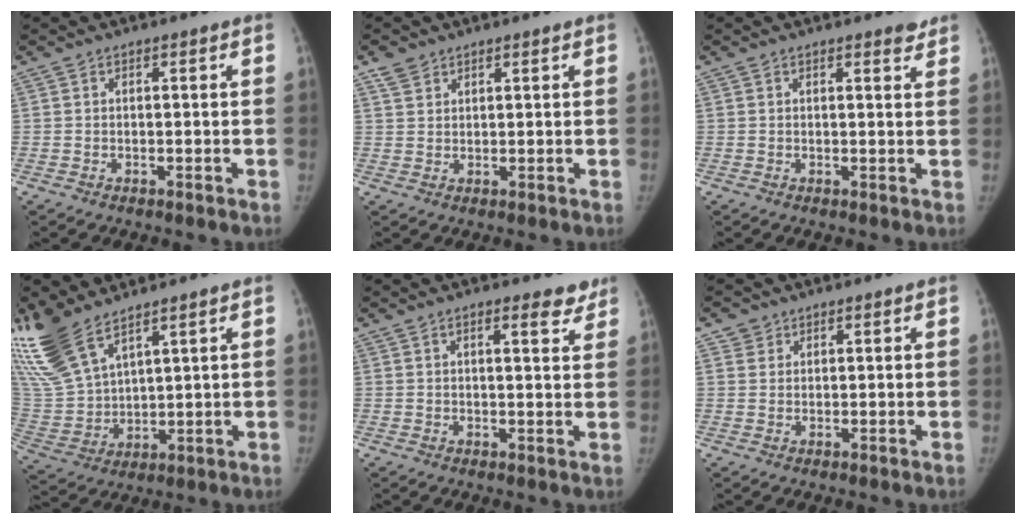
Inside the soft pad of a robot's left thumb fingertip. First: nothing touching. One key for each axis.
{"total": 3.0, "fx": 2.2, "fy": 1.9, "fz": 0.8, "tx": -0.007, "ty": -0.004, "tz": 0.043}
{"total": 1.9, "fx": 1.6, "fy": 0.6, "fz": 0.7, "tx": 0.000, "ty": -0.011, "tz": 0.017}
{"total": 15.1, "fx": 11.2, "fy": 5.5, "fz": 8.5, "tx": -0.182, "ty": -0.044, "tz": 0.240}
{"total": 4.5, "fx": 3.0, "fy": 1.6, "fz": 3.0, "tx": -0.020, "ty": -0.014, "tz": 0.036}
{"total": 2.1, "fx": 1.2, "fy": 1.6, "fz": -0.1, "tx": 0.020, "ty": -0.005, "tz": 0.013}